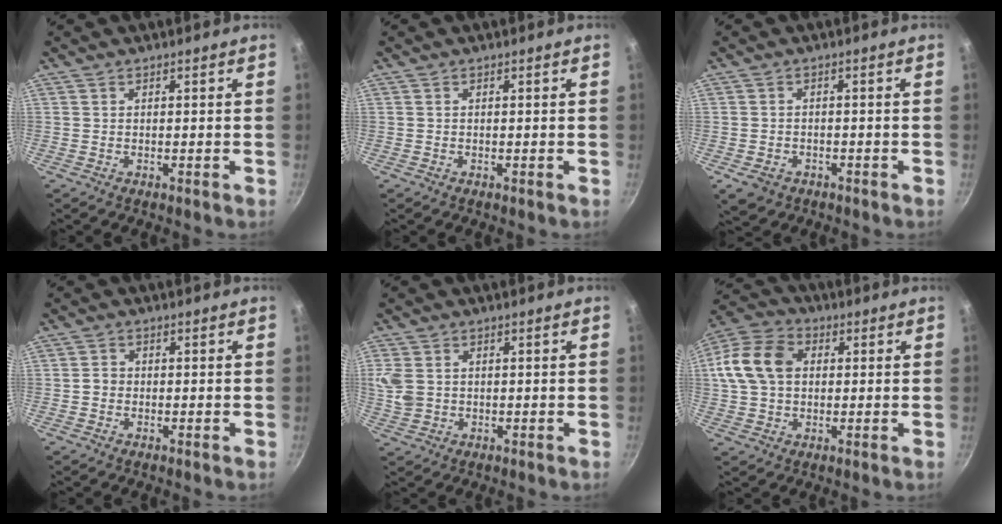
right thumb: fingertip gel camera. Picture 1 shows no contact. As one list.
[{"total": 0.0}, {"total": 4.2, "force": [-2.0, 3.2, 2.0], "torque": [-0.034, 0.013, -0.022]}, {"total": 1.7, "force": [-0.3, 1.5, 0.7], "torque": [-0.006, 0.009, -0.007]}, {"total": 5.5, "force": [0.8, 4.3, 3.2], "torque": [-0.066, -0.004, 0.021]}, {"total": 13.2, "force": [1.8, 9.7, 8.8], "torque": [-0.151, 0.023, 0.018]}]